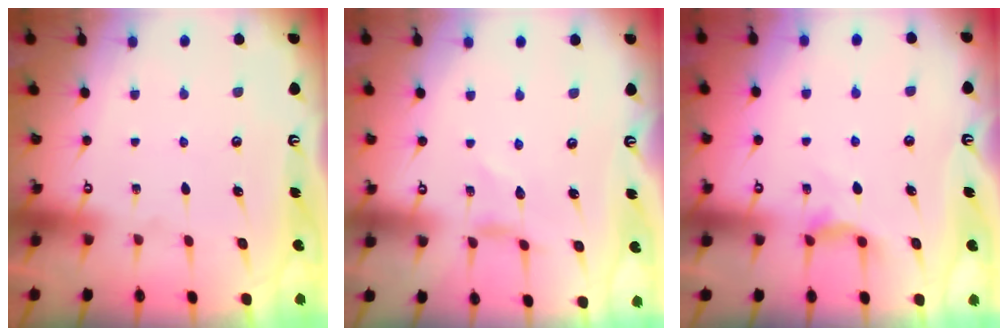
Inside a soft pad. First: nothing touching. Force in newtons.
{"total": 0.5, "press": 0.5, "slide": 0.1}
{"total": 5.2, "press": 5.1, "slide": 0.6}